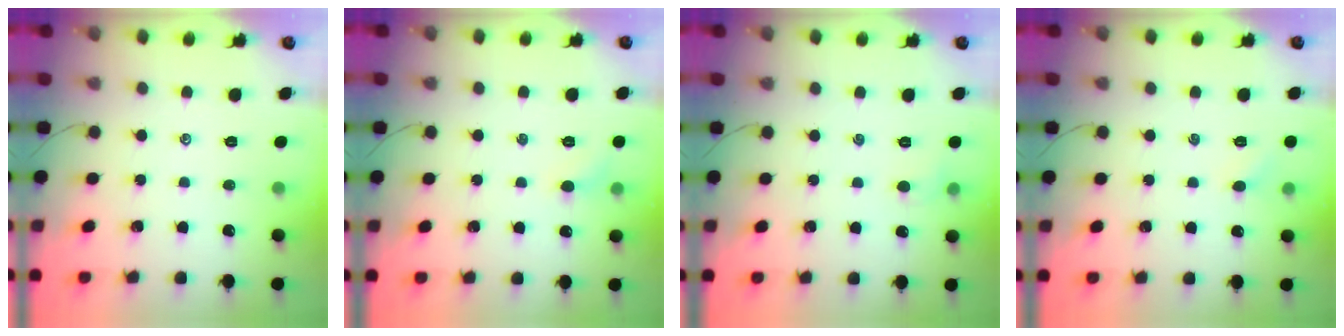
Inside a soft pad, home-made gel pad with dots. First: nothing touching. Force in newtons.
{"total": 4.8, "press": 4.5, "slide": 1.5}
{"total": 3.7, "press": 3.5, "slide": 1.2}
{"total": 2.5, "press": 2.4, "slide": 0.7}